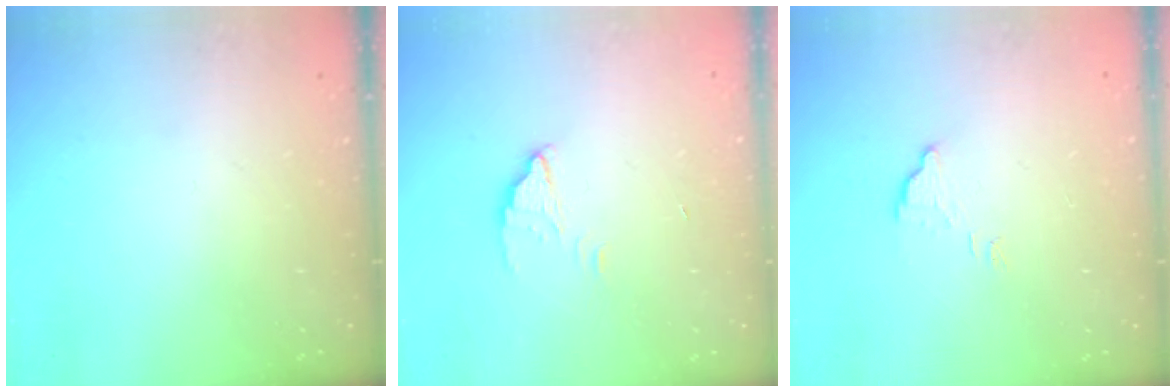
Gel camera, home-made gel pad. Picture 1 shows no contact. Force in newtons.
{"total": 2.6, "press": 2.6, "slide": 0.2}
{"total": 2.3, "press": 2.3, "slide": 0.1}